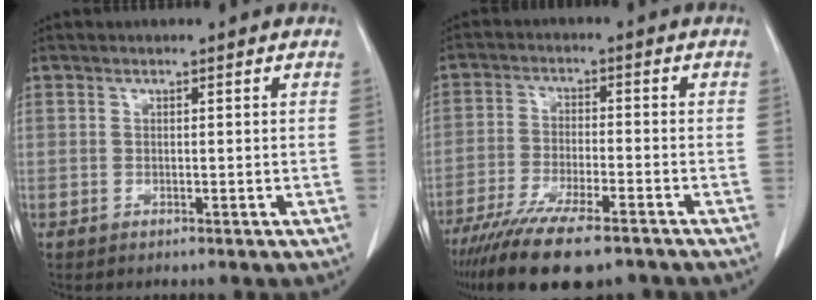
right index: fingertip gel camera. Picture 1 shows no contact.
{"total": 14.7, "force": [-11.3, 3.0, 9.0], "torque": [-0.161, -0.032, -0.186]}